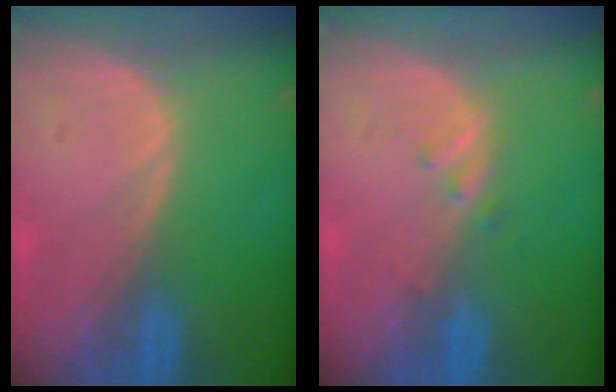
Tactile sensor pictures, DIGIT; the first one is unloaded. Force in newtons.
{"total": 1.4, "press": 1.4, "slide": 0.2}